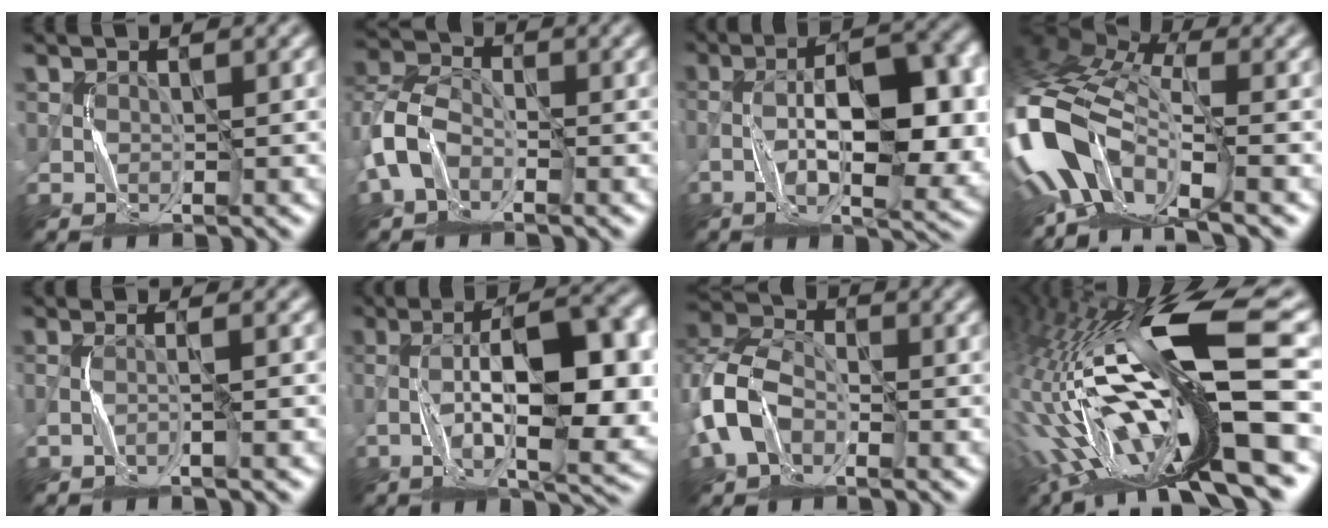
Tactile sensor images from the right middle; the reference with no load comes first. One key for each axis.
{"total": 5.3, "fx": -2.1, "fy": 3.6, "fz": 3.3, "tx": -0.075, "ty": 0.009, "tz": -0.054}
{"total": 11.6, "fx": -1.9, "fy": 4.8, "fz": 10.4, "tx": -0.163, "ty": 0.009, "tz": -0.031}
{"total": 14.4, "fx": -5.0, "fy": 7.3, "fz": 11.3, "tx": -0.246, "ty": -0.001, "tz": -0.104}
{"total": 1.8, "fx": -1.0, "fy": 0.1, "fz": 1.6, "tx": -0.026, "ty": 0.005, "tz": -0.029}
{"total": 13.2, "fx": -2.3, "fy": 4.8, "fz": 12.1, "tx": -0.198, "ty": 0.010, "tz": -0.037}
{"total": 6.7, "fx": -2.4, "fy": 4.6, "fz": 4.2, "tx": -0.097, "ty": 0.010, "tz": -0.060}
{"total": 17.8, "fx": -3.1, "fy": 4.7, "fz": 16.9, "tx": -0.314, "ty": 0.023, "tz": -0.057}